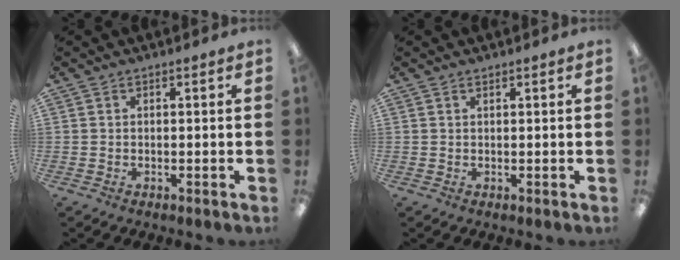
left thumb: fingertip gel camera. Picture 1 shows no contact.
{"total": 0.5, "force": [0.5, 0.1, 0.1], "torque": [-0.004, 0.000, 0.009]}